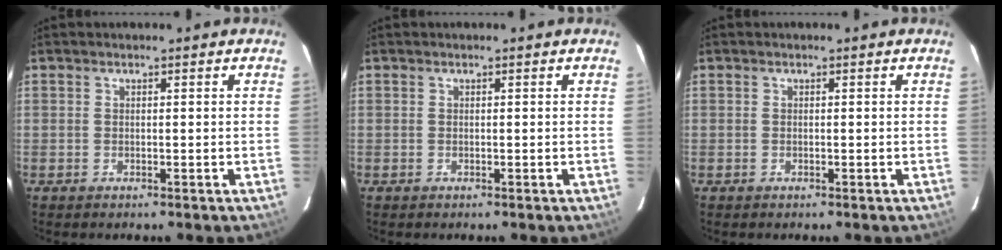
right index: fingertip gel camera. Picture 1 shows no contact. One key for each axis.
{"total": 0.0}
{"total": 0.0}